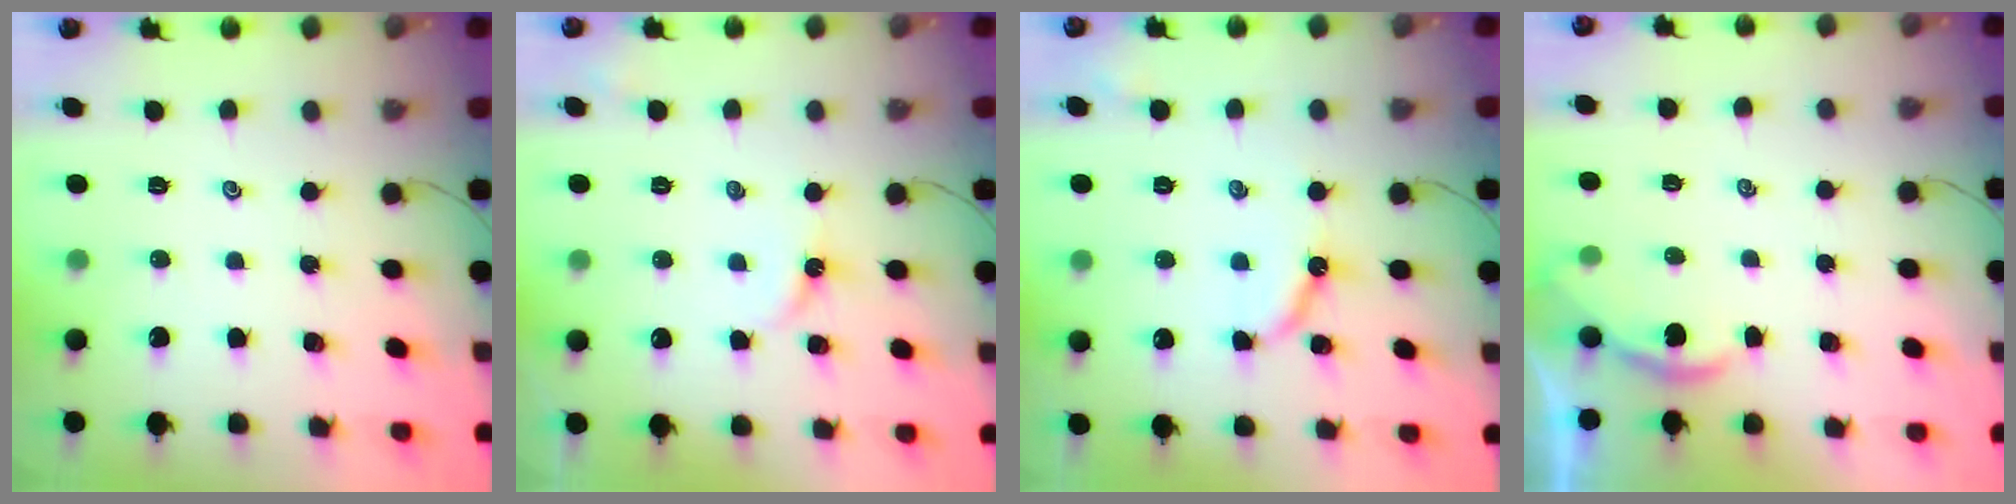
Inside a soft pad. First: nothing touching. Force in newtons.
{"total": 3.7, "press": 3.7, "slide": 0.4}
{"total": 7.7, "press": 7.6, "slide": 0.7}
{"total": 1.2, "press": 1.1, "slide": 0.1}